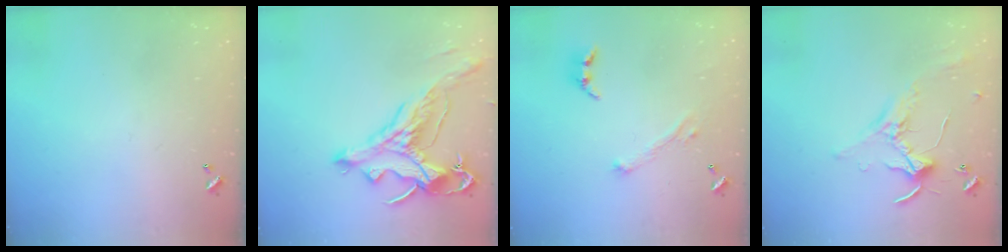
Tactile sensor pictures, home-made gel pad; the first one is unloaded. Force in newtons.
{"total": 3.2, "press": 2.8, "slide": 1.6}
{"total": 2.9, "press": 2.8, "slide": 0.8}
{"total": 0.8, "press": 0.7, "slide": 0.4}